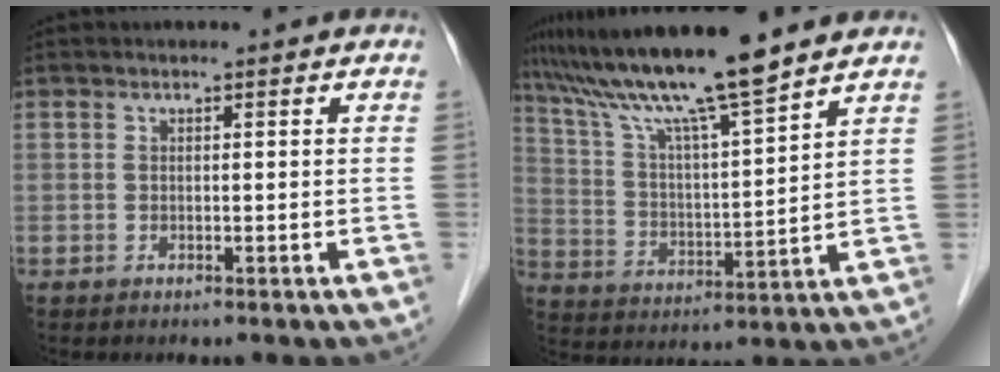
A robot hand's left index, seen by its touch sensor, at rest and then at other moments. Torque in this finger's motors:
{"motor_torque": [0.94, -1.20, 1.06, 0.21]}